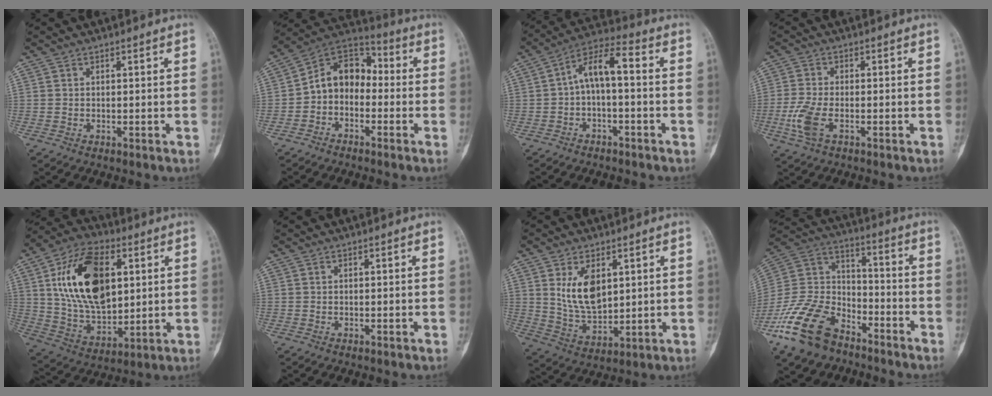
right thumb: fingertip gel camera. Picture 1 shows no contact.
{"total": 10.4, "force": [-1.7, 7.9, 6.5], "torque": [-0.080, 0.053, -0.049]}
{"total": 8.0, "force": [-0.8, 3.3, 7.2], "torque": [-0.128, 0.051, -0.023]}
{"total": 6.1, "force": [-2.2, 2.8, 5.0], "torque": [-0.127, 0.003, -0.042]}
{"total": 21.4, "force": [5.5, 12.4, 16.5], "torque": [-0.270, -0.011, 0.102]}
{"total": 0.0}
{"total": 9.9, "force": [3.3, 5.6, 7.5], "torque": [-0.118, -0.021, 0.078]}
{"total": 19.2, "force": [-12.6, 10.6, 9.9], "torque": [-0.193, 0.073, -0.236]}